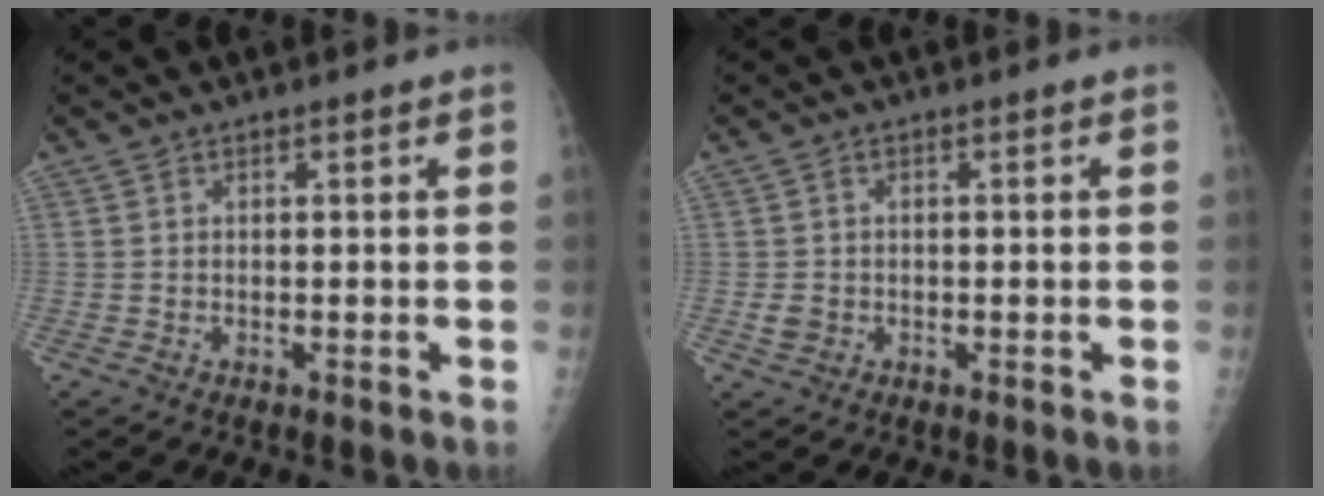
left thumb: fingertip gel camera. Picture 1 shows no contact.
{"total": 2.1, "force": [-0.5, 1.8, 0.9], "torque": [-0.013, 0.002, -0.005]}